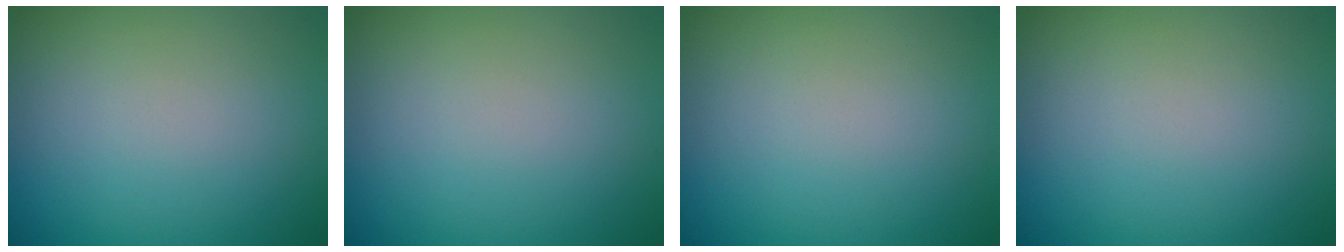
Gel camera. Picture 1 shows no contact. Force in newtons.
{"total": 0.0}
{"total": 0.0}
{"total": 0.0}